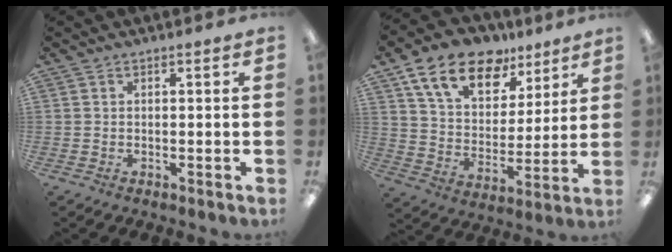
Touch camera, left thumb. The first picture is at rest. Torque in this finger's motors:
{"motor_torque": [1.14, 1.16, 1.35, -1.41, 0.23]}